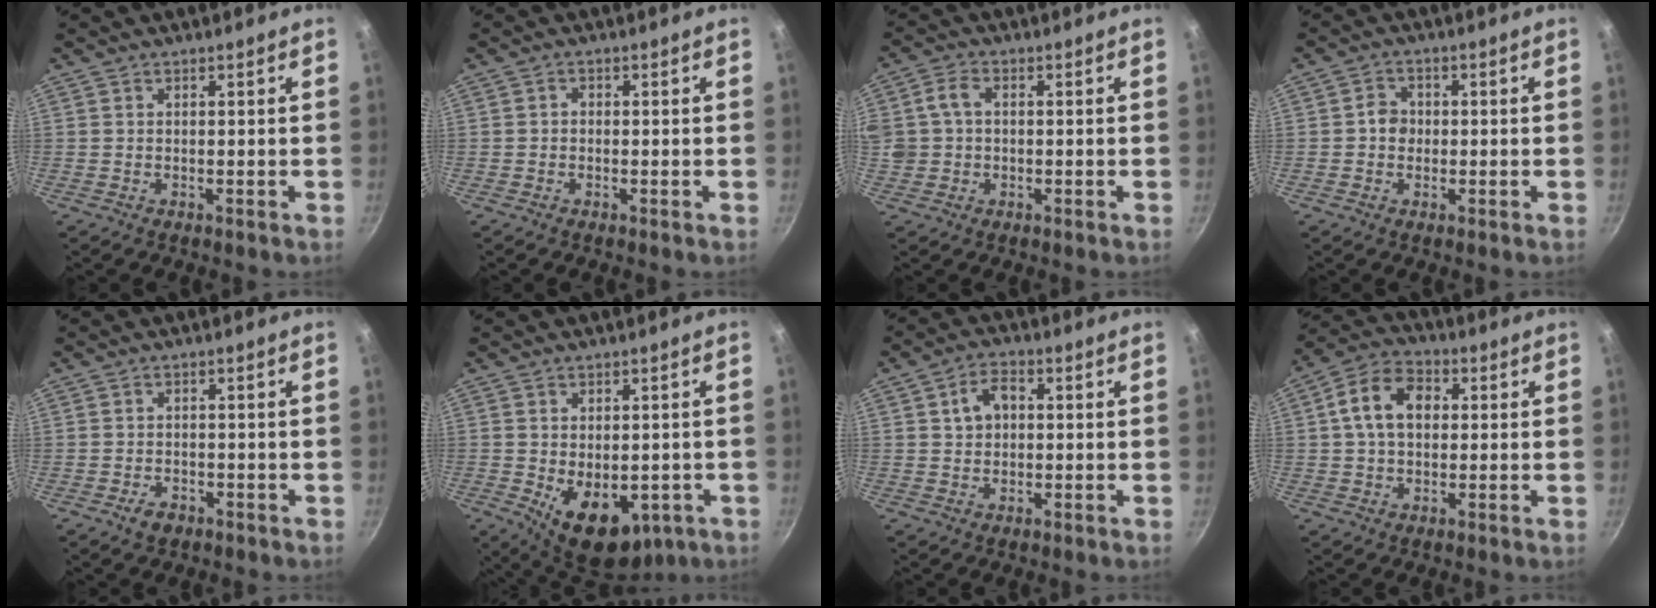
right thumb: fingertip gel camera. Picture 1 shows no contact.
{"total": 1.1, "force": [-0.3, 0.9, 0.5], "torque": [-0.008, 0.005, -0.007]}
{"total": 6.1, "force": [0.4, 4.8, 3.8], "torque": [-0.076, 0.014, 0.003]}
{"total": 3.3, "force": [-0.3, 2.9, 1.5], "torque": [-0.005, 0.010, -0.009]}
{"total": 1.8, "force": [-1.0, 1.2, 0.8], "torque": [-0.011, 0.008, -0.015]}
{"total": 12.9, "force": [-3.6, 8.1, 9.4], "torque": [-0.099, -0.011, -0.029]}
{"total": 5.7, "force": [1.0, 4.1, 3.9], "torque": [-0.047, 0.014, 0.013]}
{"total": 10.6, "force": [1.5, 7.5, 7.4], "torque": [-0.109, 0.023, 0.010]}